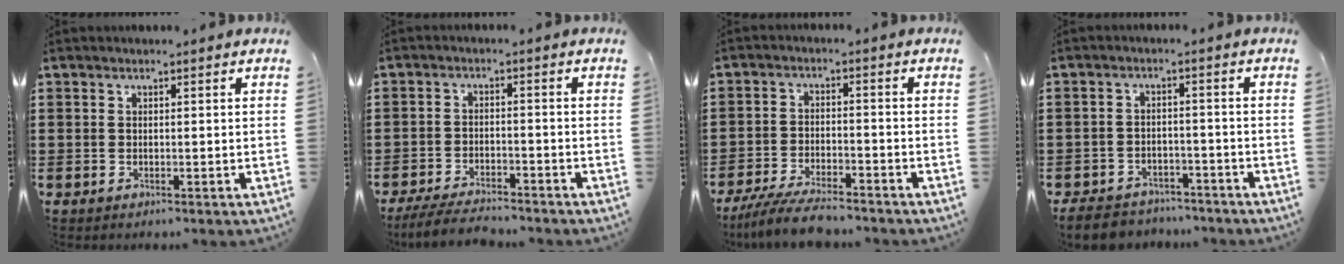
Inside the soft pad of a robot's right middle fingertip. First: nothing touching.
{"total": 4.6, "force": [-4.3, 0.6, 1.5], "torque": [-0.038, -0.005, -0.088]}
{"total": 6.2, "force": [-5.6, 0.7, 2.7], "torque": [-0.060, -0.007, -0.107]}
{"total": 4.4, "force": [-4.2, 1.1, 0.6], "torque": [-0.025, 0.003, -0.089]}